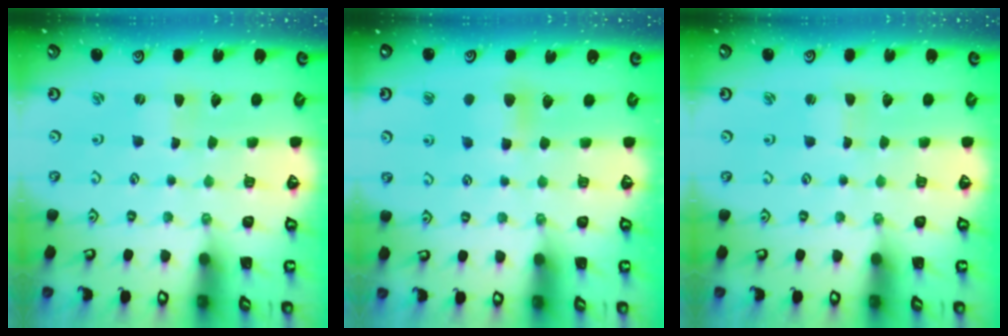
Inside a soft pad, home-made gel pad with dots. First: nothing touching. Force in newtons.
{"total": 6.5, "press": 6.5, "slide": 0.7}
{"total": 1.1, "press": 1.1, "slide": 0.0}